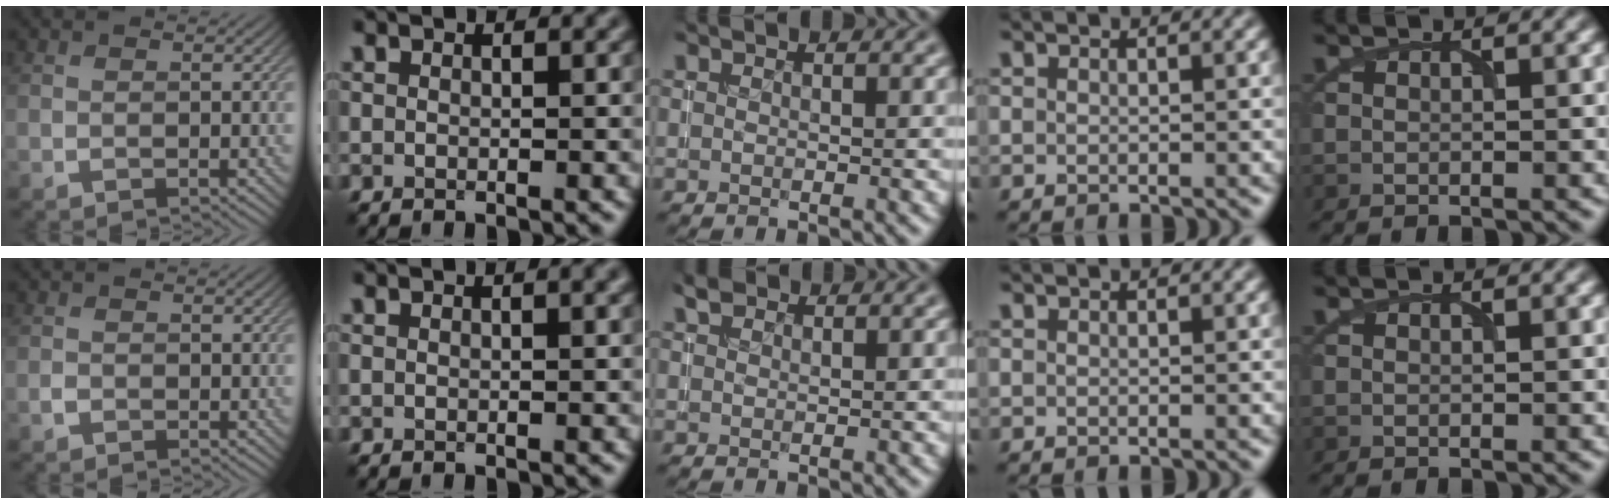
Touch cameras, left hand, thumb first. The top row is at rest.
{"thumb": {"total": 0.7, "force": [-0.4, 0.5, 0.3], "torque": [-0.008, 0.000, -0.010]}, "index": {"total": 1.2, "force": [0.6, 0.3, 1.0], "torque": [-0.013, 0.005, 0.007]}, "middle": {"total": 1.3, "force": [1.0, 0.7, 0.5], "torque": [-0.008, 0.004, 0.017]}}